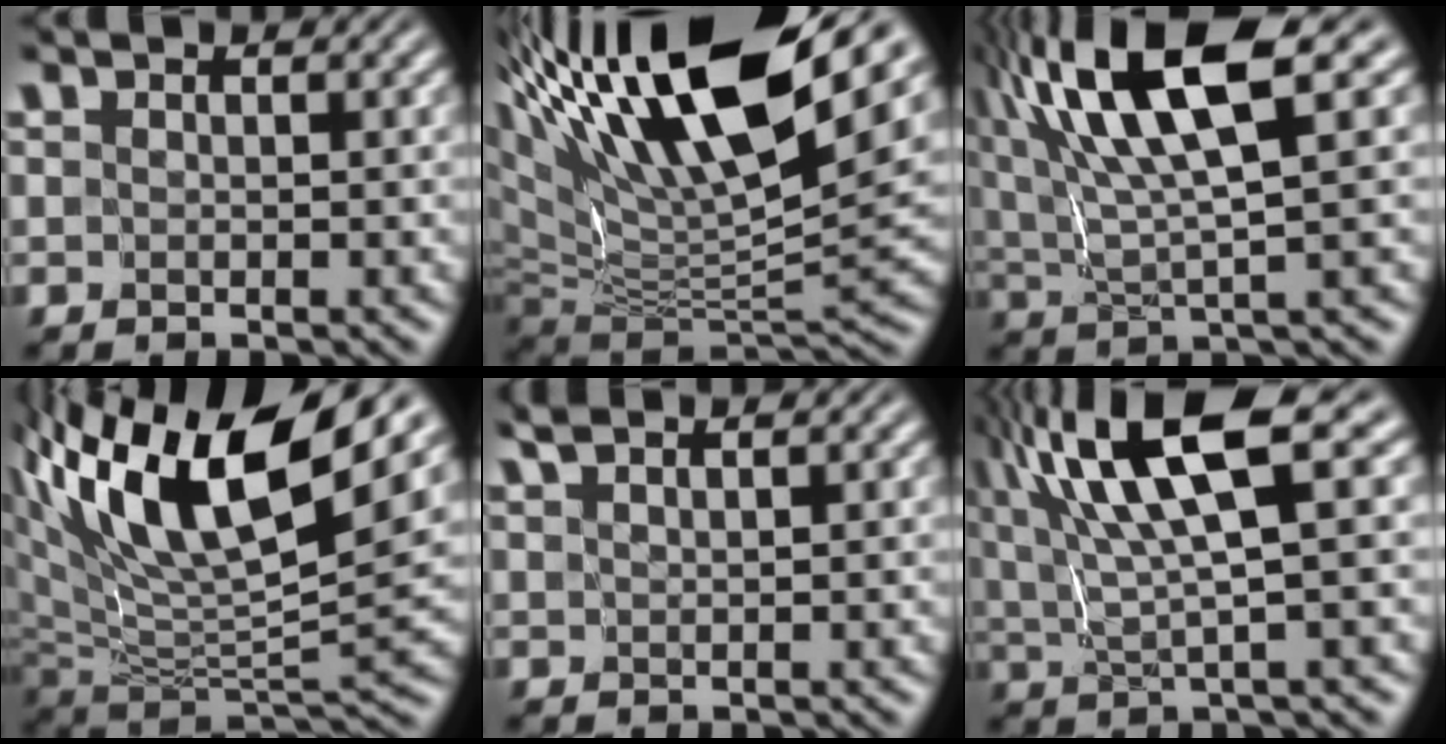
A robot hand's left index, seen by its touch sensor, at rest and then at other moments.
{"total": 17.2, "force": [8.9, 5.6, 13.6], "torque": [-0.273, 0.033, 0.162]}
{"total": 11.4, "force": [5.6, 2.4, 9.7], "torque": [-0.190, 0.023, 0.105]}
{"total": 13.7, "force": [7.1, 4.9, 10.6], "torque": [-0.205, 0.010, 0.132]}
{"total": 2.0, "force": [1.8, 0.0, 0.8], "torque": [-0.015, 0.005, 0.031]}
{"total": 10.6, "force": [4.7, 1.9, 9.3], "torque": [-0.171, 0.018, 0.090]}